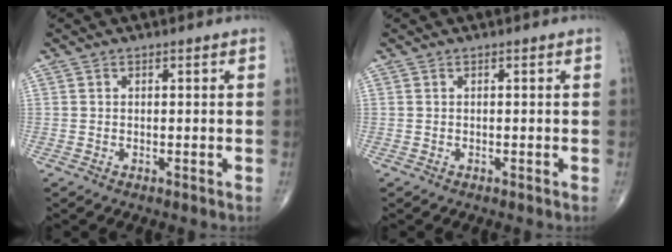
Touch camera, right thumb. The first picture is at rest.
{"total": 0.0}